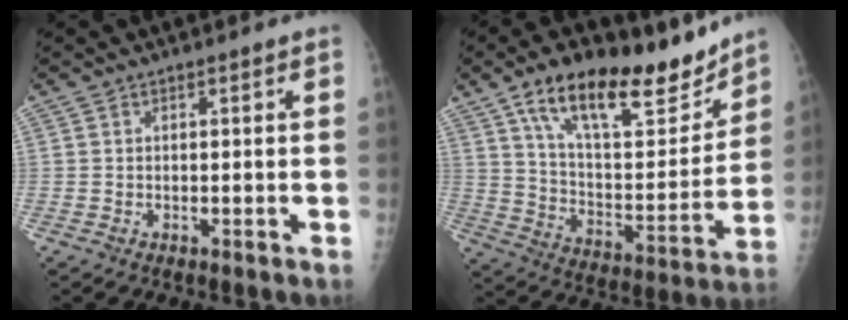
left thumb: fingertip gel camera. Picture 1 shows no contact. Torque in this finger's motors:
{"motor_torque": [0.71, 0.68, 1.55, -1.22, 0.31]}